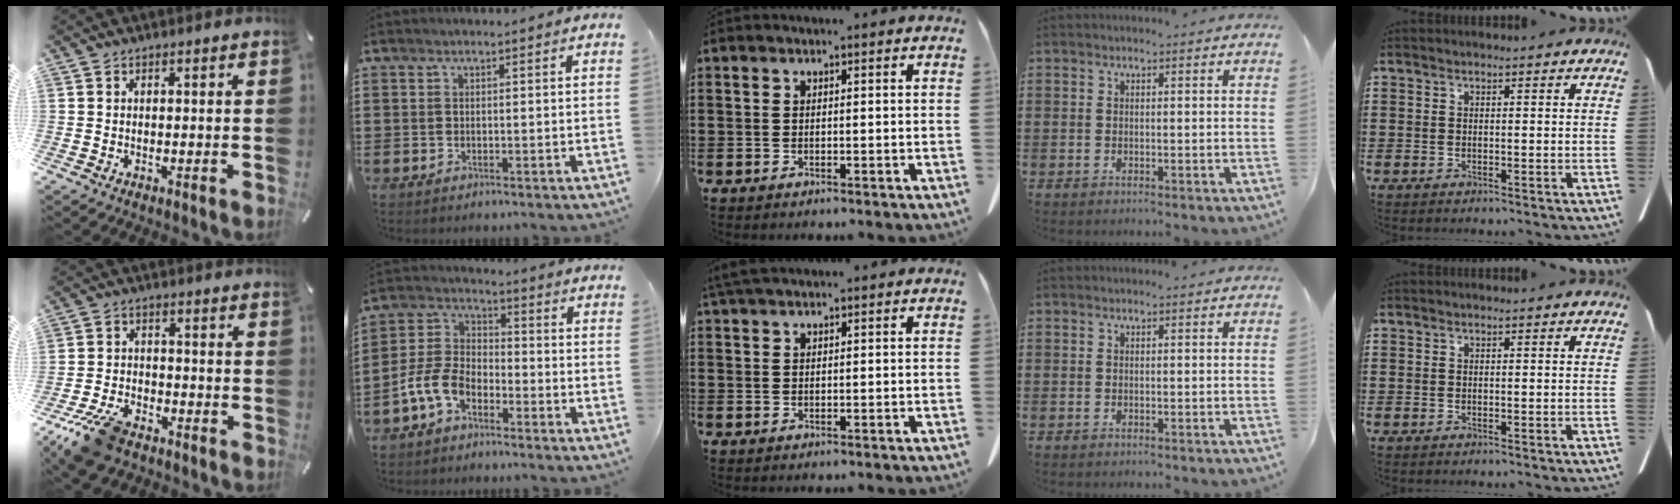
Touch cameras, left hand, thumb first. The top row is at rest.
{"thumb": {"total": 10.6, "force": [-7.6, 4.9, 5.6], "torque": [-0.113, 0.035, -0.141]}, "index": {"total": 7.1, "force": [-4.5, 3.7, 4.0], "torque": [-0.121, -0.003, -0.098]}, "middle": {"total": 2.4, "force": [1.8, 0.6, 1.5], "torque": [-0.035, 0.005, 0.034]}}